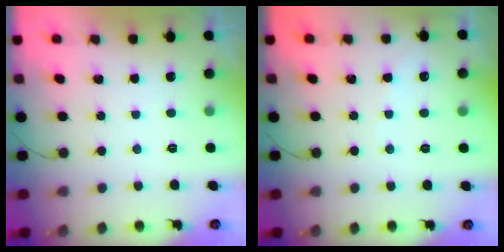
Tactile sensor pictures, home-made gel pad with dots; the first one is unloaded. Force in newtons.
{"total": 2.5, "press": 2.5, "slide": 0.4}